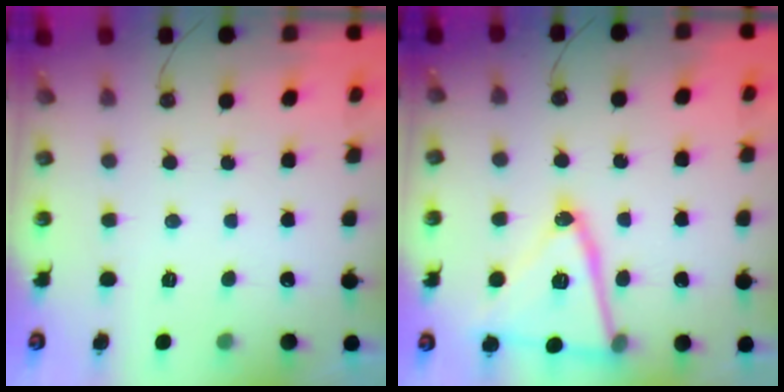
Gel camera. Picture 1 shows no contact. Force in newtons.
{"total": 19.7, "press": 19.4, "slide": 3.4}